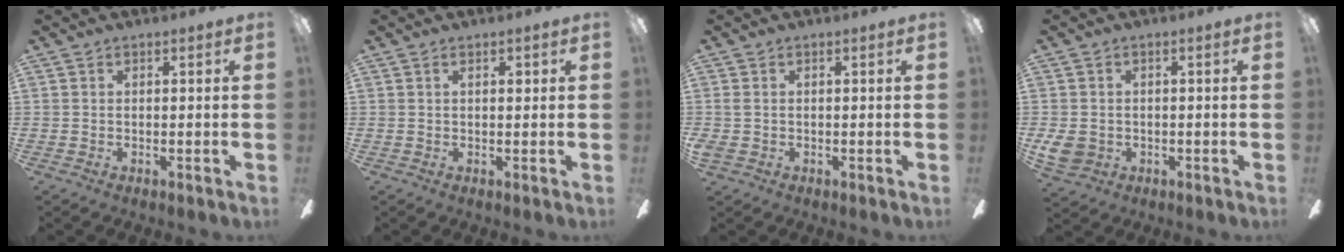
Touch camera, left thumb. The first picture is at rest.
{"total": 1.2, "force": [0.6, 0.5, 1.0], "torque": [-0.013, -0.001, 0.008]}
{"total": 1.2, "force": [-0.3, 0.9, 0.8], "torque": [-0.016, 0.004, -0.007]}
{"total": 4.7, "force": [-0.8, 3.9, 2.4], "torque": [-0.062, 0.003, -0.014]}